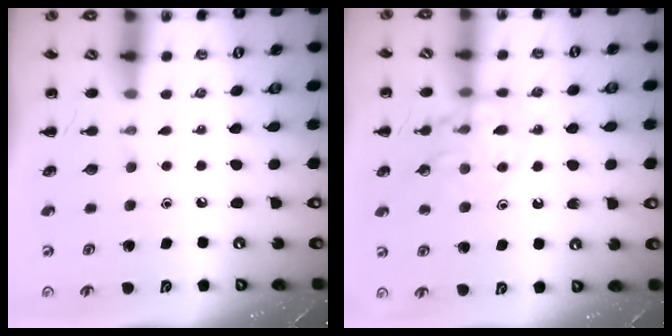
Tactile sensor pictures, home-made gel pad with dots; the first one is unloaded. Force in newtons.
{"total": 11.7, "press": 11.6, "slide": 1.2}